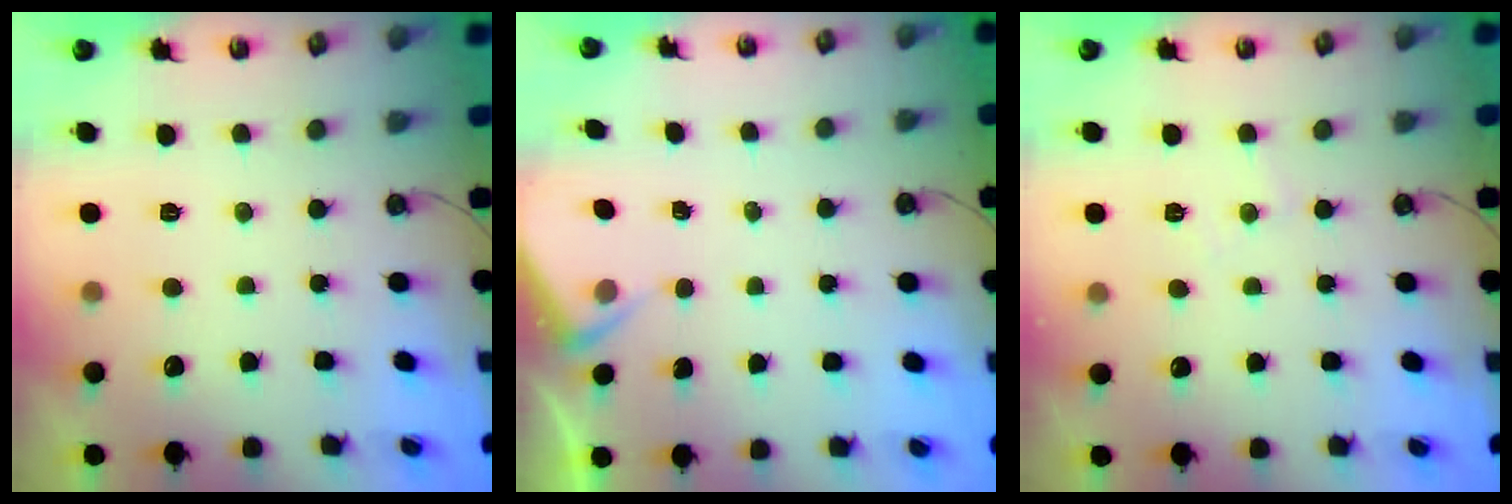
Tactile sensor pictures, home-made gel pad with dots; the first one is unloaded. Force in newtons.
{"total": 2.8, "press": 2.8, "slide": 0.5}
{"total": 5.5, "press": 5.4, "slide": 0.8}